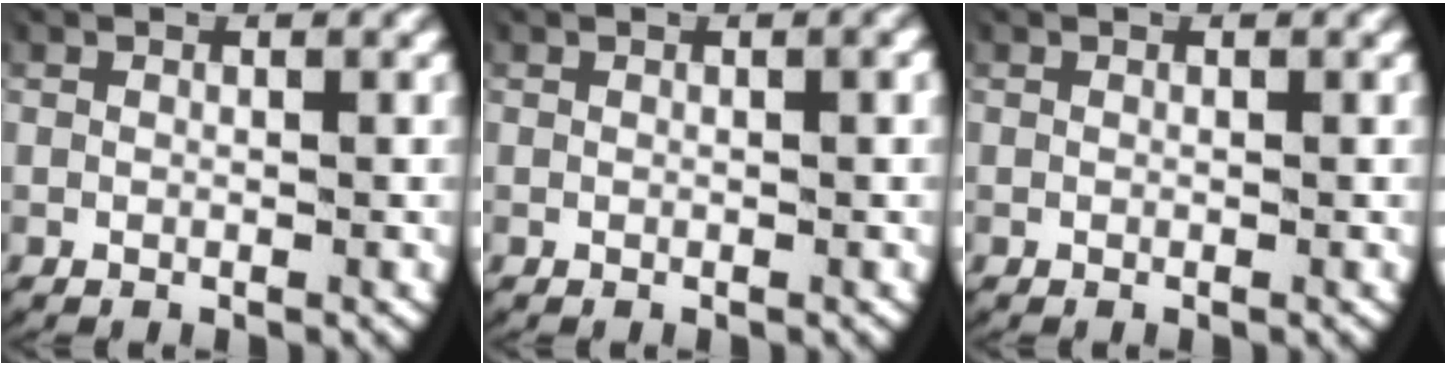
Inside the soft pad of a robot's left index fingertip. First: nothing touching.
{"total": 0.6, "force": [0.3, -0.1, 0.5], "torque": [-0.009, 0.004, 0.005]}
{"total": 0.0}